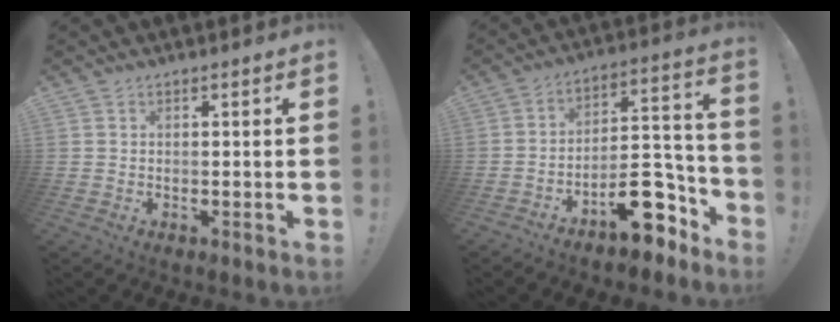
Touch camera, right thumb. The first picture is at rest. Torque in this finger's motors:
{"motor_torque": [2.72, 2.29, 1.01, -1.75, 0.51]}